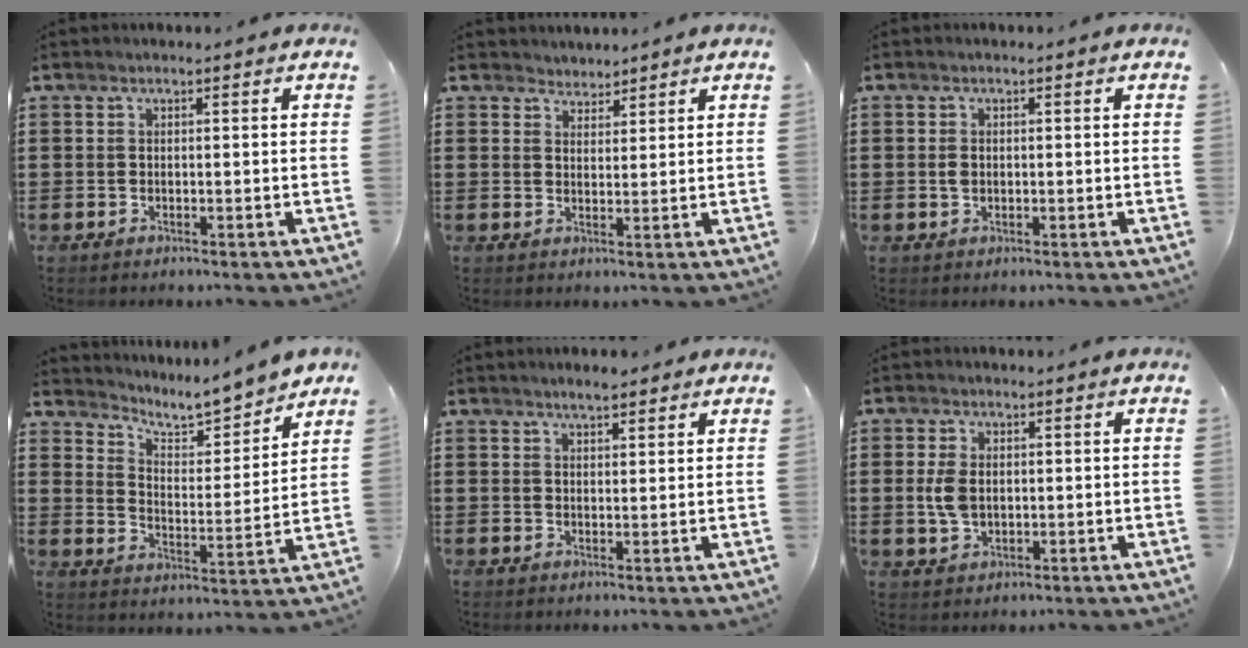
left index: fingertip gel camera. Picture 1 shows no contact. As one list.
[{"total": 2.3, "force": [2.0, 0.8, -0.5], "torque": [0.002, 0.003, 0.040]}, {"total": 1.3, "force": [0.0, 0.9, 0.9], "torque": [-0.021, 0.005, -0.001]}, {"total": 5.6, "force": [5.4, 0.6, 1.2], "torque": [-0.044, -0.045, 0.089]}, {"total": 2.2, "force": [1.9, 0.4, 0.9], "torque": [-0.020, 0.005, 0.036]}, {"total": 4.5, "force": [0.4, 2.9, 3.4], "torque": [-0.094, 0.002, -0.001]}]